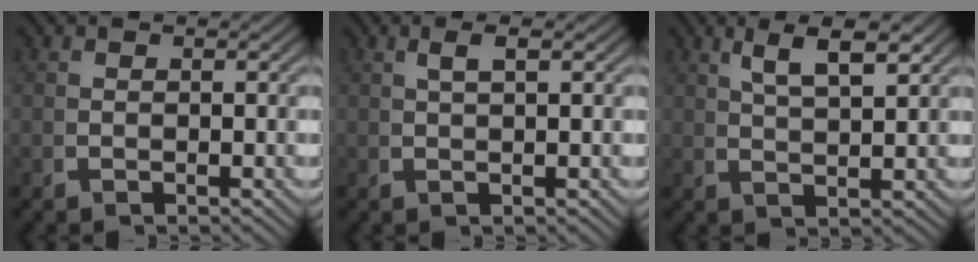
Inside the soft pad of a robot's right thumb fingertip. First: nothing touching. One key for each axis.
{"total": 1.5, "fx": 0.9, "fy": -0.1, "fz": 1.2, "tx": -0.019, "ty": 0.006, "tz": 0.021}
{"total": 4.5, "fx": 3.0, "fy": 0.6, "fz": 3.3, "tx": -0.045, "ty": 0.017, "tz": 0.057}